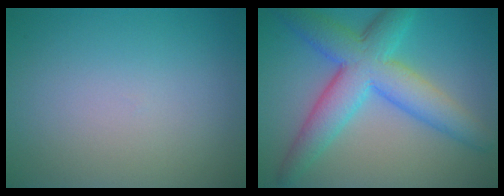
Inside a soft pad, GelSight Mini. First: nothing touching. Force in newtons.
{"total": 7.9, "press": 7.9, "slide": 0.3}